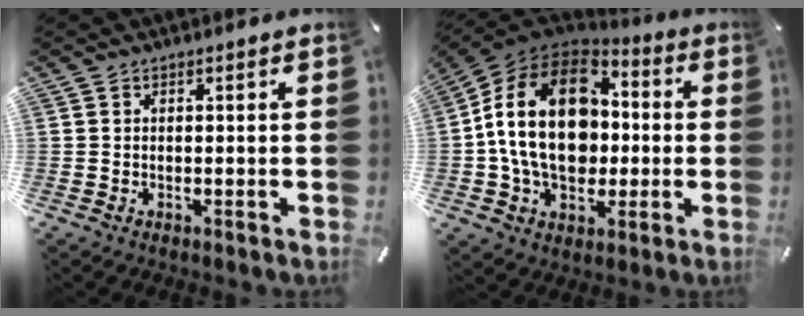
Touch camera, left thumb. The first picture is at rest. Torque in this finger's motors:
{"motor_torque": [1.53, 3.48, 1.16, 0.17, 0.46]}